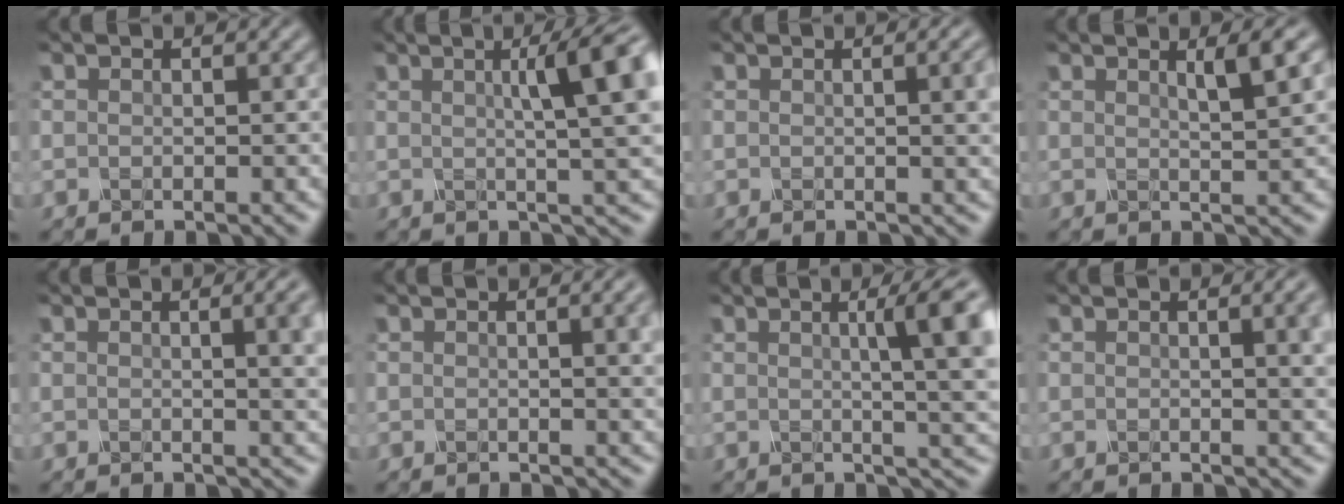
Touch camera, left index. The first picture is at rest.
{"total": 7.6, "force": [1.9, 1.5, 7.2], "torque": [-0.075, 0.011, 0.023]}
{"total": 3.1, "force": [0.6, 1.0, 2.9], "torque": [-0.033, 0.002, 0.007]}
{"total": 2.4, "force": [1.1, 0.3, 2.1], "torque": [-0.021, 0.001, 0.014]}
{"total": 5.0, "force": [1.2, 2.0, 4.4], "torque": [-0.026, 0.008, 0.014]}
{"total": 3.7, "force": [1.1, 1.3, 3.3], "torque": [-0.036, 0.002, 0.017]}
{"total": 6.8, "force": [1.6, 1.5, 6.4], "torque": [-0.065, 0.006, 0.020]}
{"total": 4.5, "force": [1.2, 1.8, 4.0], "torque": [-0.030, 0.005, 0.017]}